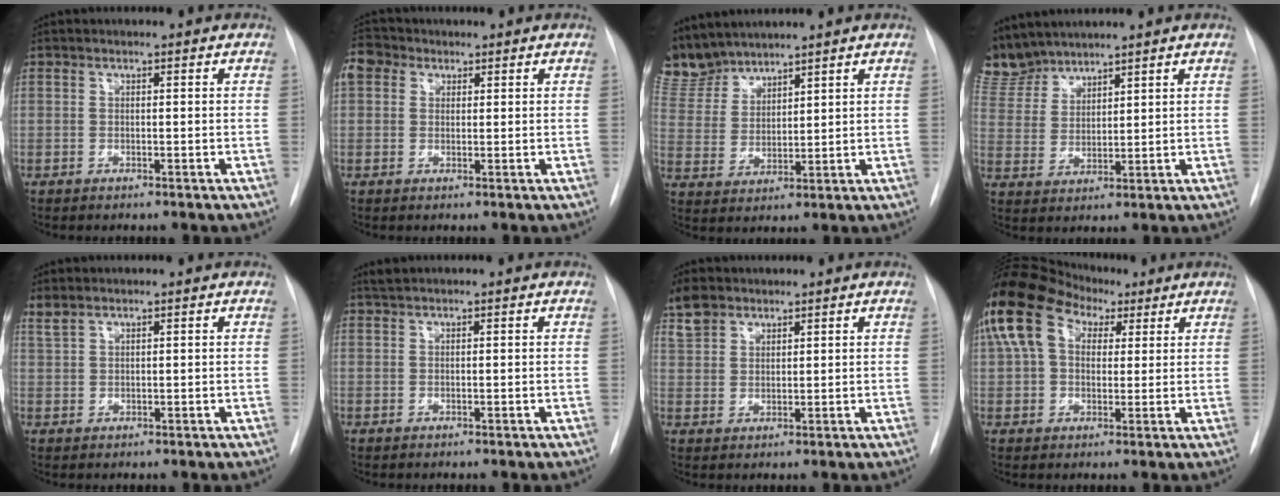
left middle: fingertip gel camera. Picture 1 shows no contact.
{"total": 5.2, "force": [2.5, 4.0, 2.1], "torque": [-0.054, 0.027, 0.047]}
{"total": 8.1, "force": [7.8, 1.7, 1.1], "torque": [-0.042, 0.008, 0.176]}
{"total": 7.2, "force": [6.9, 1.7, 0.6], "torque": [-0.026, 0.005, 0.154]}
{"total": 1.9, "force": [1.6, 0.6, 0.7], "torque": [-0.021, 0.015, 0.039]}
{"total": 0.8, "force": [0.8, -0.1, 0.2], "torque": [-0.009, 0.010, 0.020]}
{"total": 5.6, "force": [4.4, 3.0, 1.7], "torque": [-0.041, 0.015, 0.097]}
{"total": 14.3, "force": [6.5, 9.3, 8.7], "torque": [-0.197, 0.065, 0.115]}